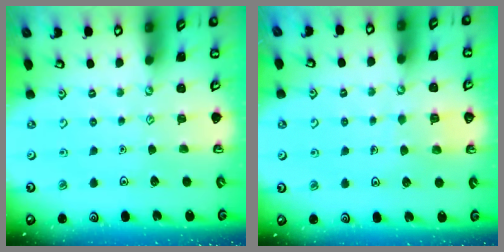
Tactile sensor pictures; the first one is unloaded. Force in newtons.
{"total": 4.2, "press": 4.2, "slide": 0.2}